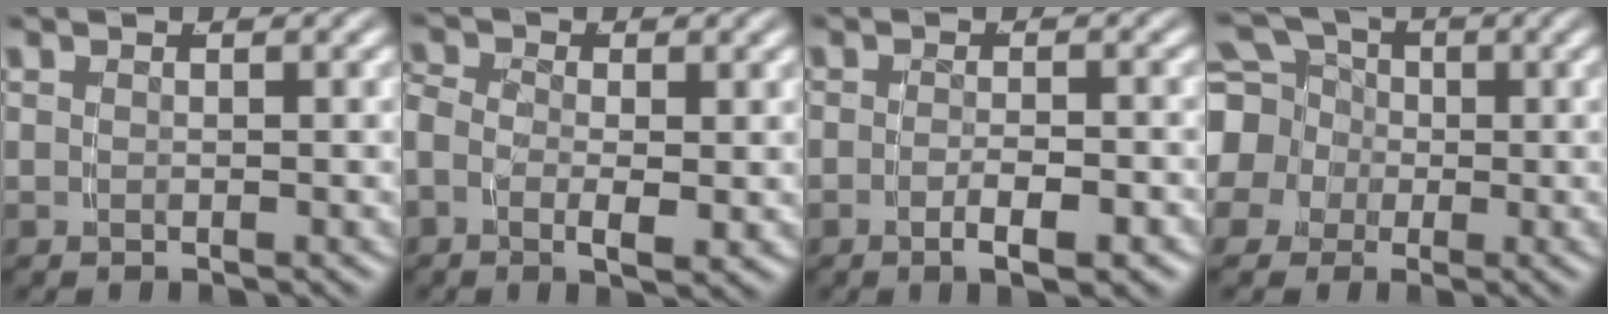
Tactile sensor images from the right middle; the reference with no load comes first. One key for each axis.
{"total": 3.4, "fx": -0.3, "fy": 2.1, "fz": 2.6, "tx": -0.062, "ty": -0.012, "tz": -0.005}
{"total": 3.0, "fx": -1.9, "fy": 0.4, "fz": 2.3, "tx": -0.037, "ty": -0.002, "tz": -0.029}
{"total": 8.2, "fx": -0.3, "fy": 7.5, "fz": 3.3, "tx": -0.091, "ty": -0.026, "tz": -0.007}